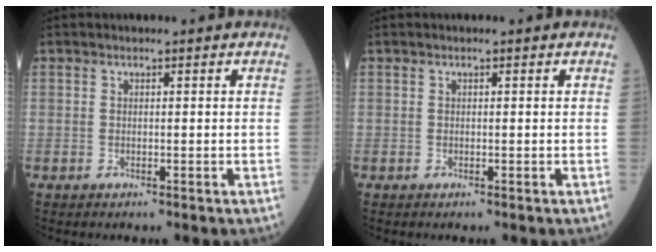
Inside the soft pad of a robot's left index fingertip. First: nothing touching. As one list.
[{"total": 0.0}]